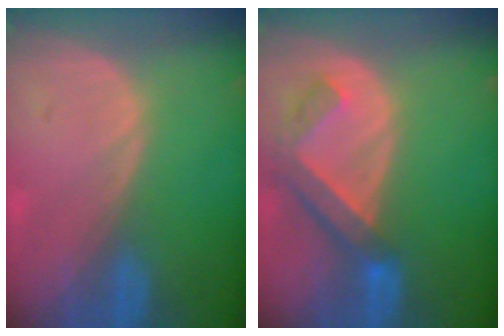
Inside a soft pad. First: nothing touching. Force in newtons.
{"total": 6.4, "press": 5.8, "slide": 2.7}